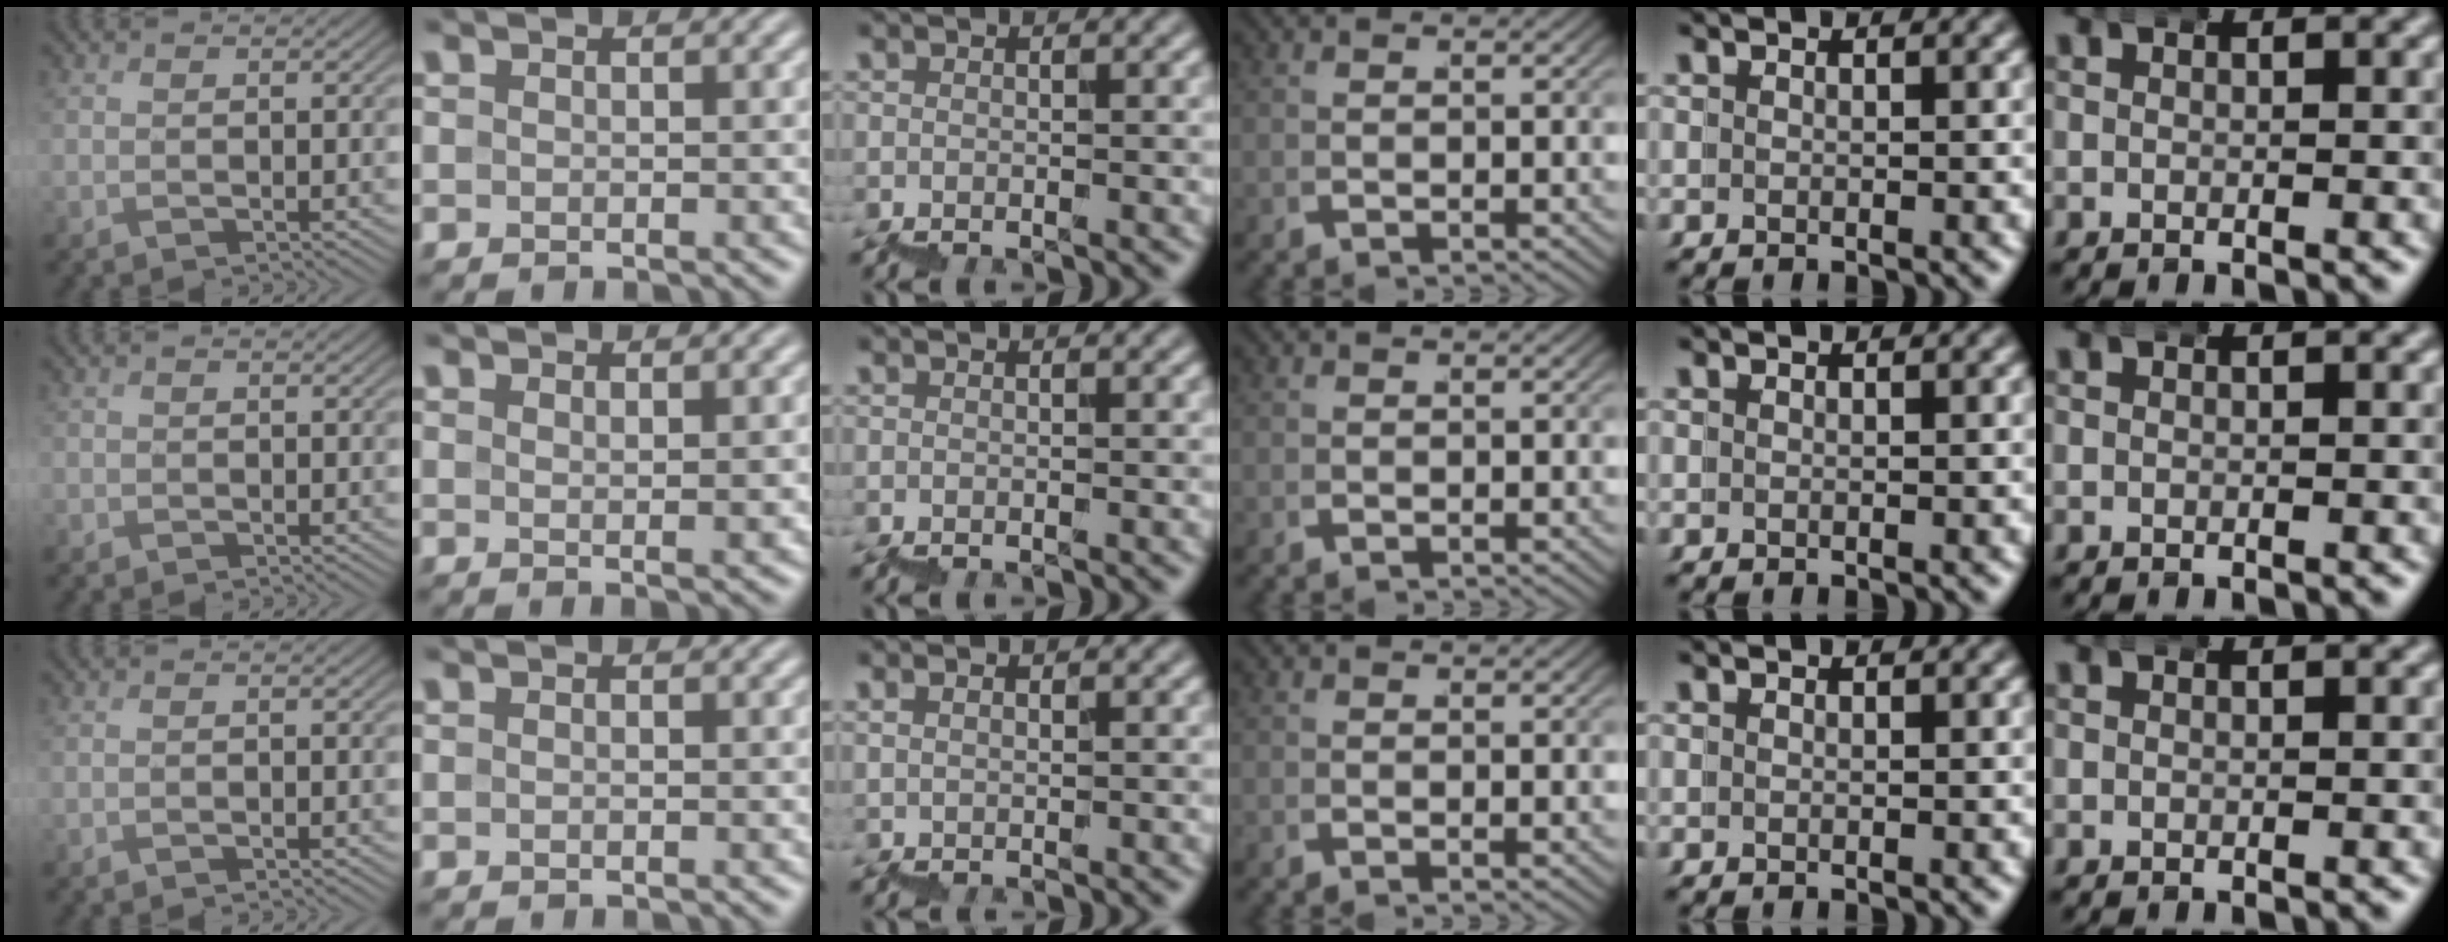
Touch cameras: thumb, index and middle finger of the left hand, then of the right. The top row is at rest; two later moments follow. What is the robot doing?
{"motion": "wrap", "object": "bandana"}